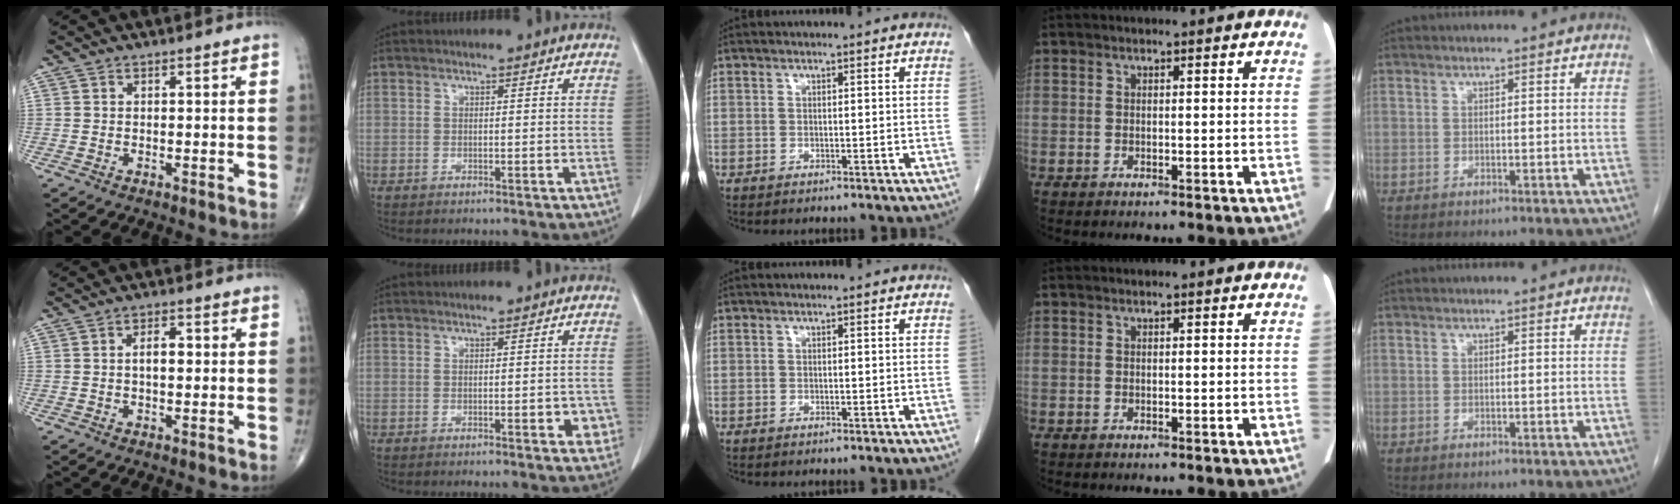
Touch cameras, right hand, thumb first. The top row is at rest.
{"thumb": {"total": 3.6, "force": [0.3, 1.8, 3.1], "torque": [-0.050, 0.008, 0.003]}, "index": {"total": 3.3, "force": [-0.9, 1.4, 2.8], "torque": [-0.018, 0.001, -0.007]}}